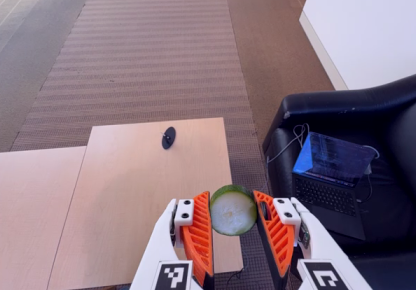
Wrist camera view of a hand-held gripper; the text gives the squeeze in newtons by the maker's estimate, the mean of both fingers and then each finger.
{"total": 11.9, "left": 12.1, "right": 11.7}